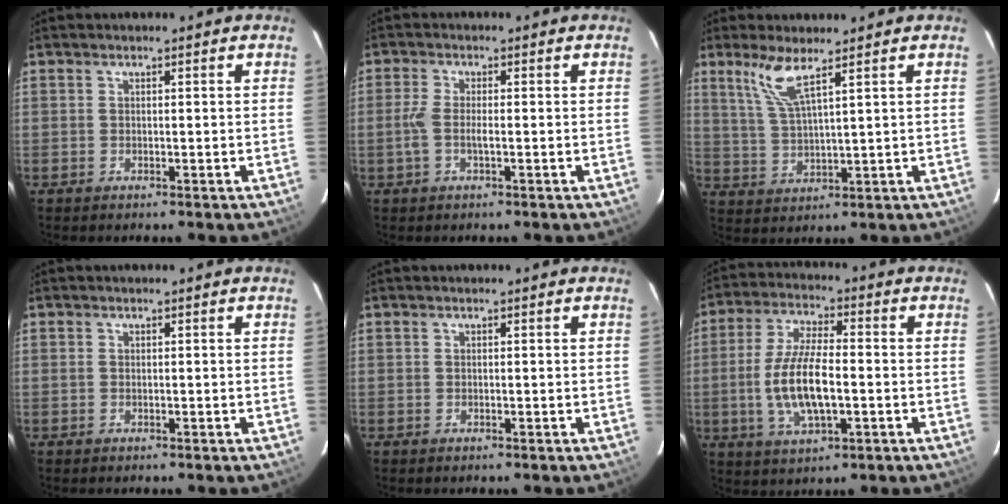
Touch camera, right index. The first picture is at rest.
{"total": 4.2, "force": [-1.0, 1.0, 4.0], "torque": [-0.087, 0.001, -0.021]}
{"total": 6.3, "force": [4.2, 0.5, 4.7], "torque": [-0.103, -0.003, 0.091]}
{"total": 0.0}
{"total": 0.0}
{"total": 11.8, "force": [-1.9, 4.4, 10.8], "torque": [-0.221, -0.002, -0.033]}